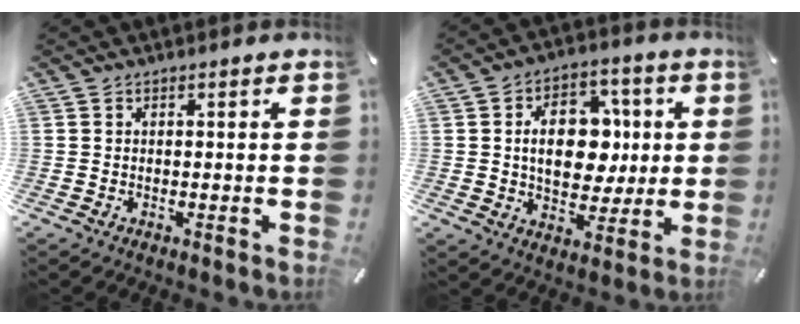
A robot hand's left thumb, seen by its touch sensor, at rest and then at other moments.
{"total": 14.0, "force": [1.4, 10.2, 9.4], "torque": [-0.146, 0.005, 0.023]}